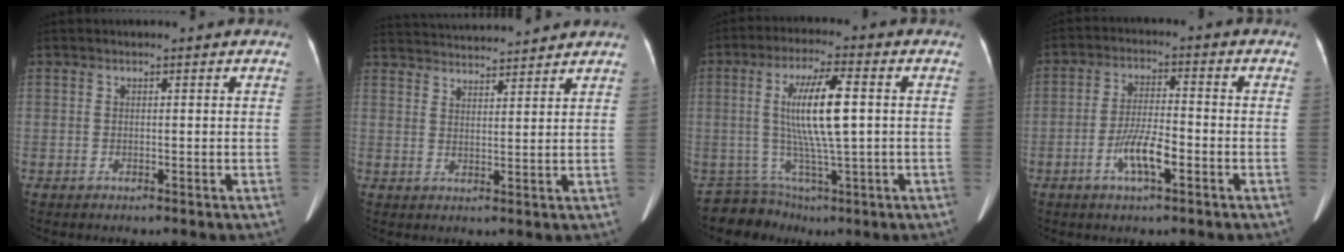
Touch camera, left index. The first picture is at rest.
{"total": 13.8, "force": [13.2, 0.7, 3.9], "torque": [-0.074, 0.022, 0.199]}
{"total": 9.3, "force": [-0.4, 3.3, 8.7], "torque": [-0.174, 0.007, 0.009]}
{"total": 6.3, "force": [-3.2, 1.0, 5.4], "torque": [-0.104, -0.008, -0.056]}